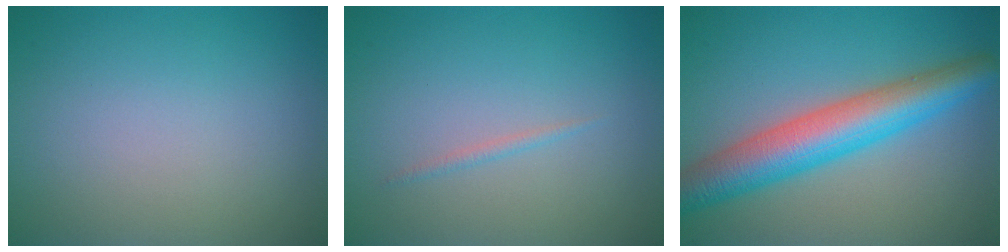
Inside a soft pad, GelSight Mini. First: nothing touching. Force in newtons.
{"total": 0.6, "press": 0.6, "slide": 0.0}
{"total": 7.5, "press": 7.5, "slide": 0.1}